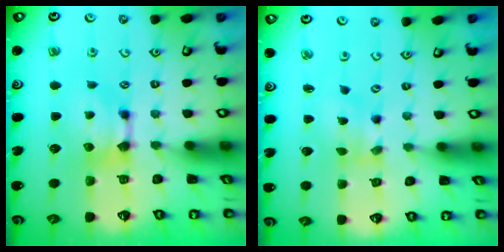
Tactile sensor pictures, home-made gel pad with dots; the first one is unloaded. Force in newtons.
{"total": 2.6, "press": 2.5, "slide": 0.9}